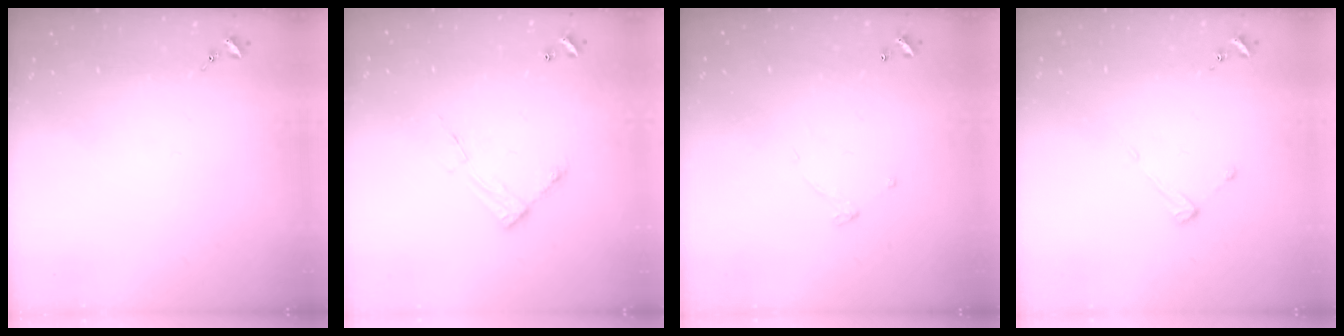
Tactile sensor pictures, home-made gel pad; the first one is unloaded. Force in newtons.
{"total": 8.7, "press": 8.7, "slide": 0.4}
{"total": 4.4, "press": 4.4, "slide": 0.2}
{"total": 4.2, "press": 4.2, "slide": 0.3}